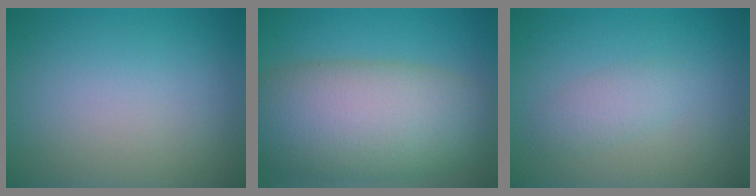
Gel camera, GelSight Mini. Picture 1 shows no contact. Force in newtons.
{"total": 11.6, "press": 11.6, "slide": 0.9}
{"total": 1.8, "press": 1.8, "slide": 0.0}